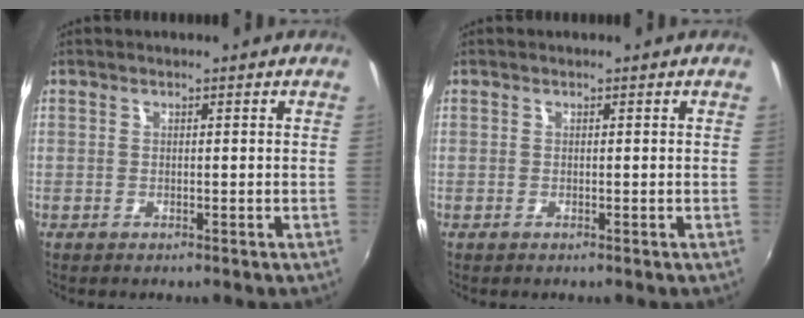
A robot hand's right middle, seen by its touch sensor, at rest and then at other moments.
{"total": 0.0}